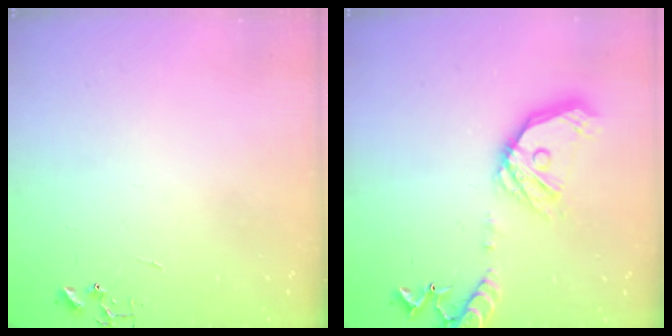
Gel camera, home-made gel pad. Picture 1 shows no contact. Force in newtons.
{"total": 17.9, "press": 17.7, "slide": 2.6}